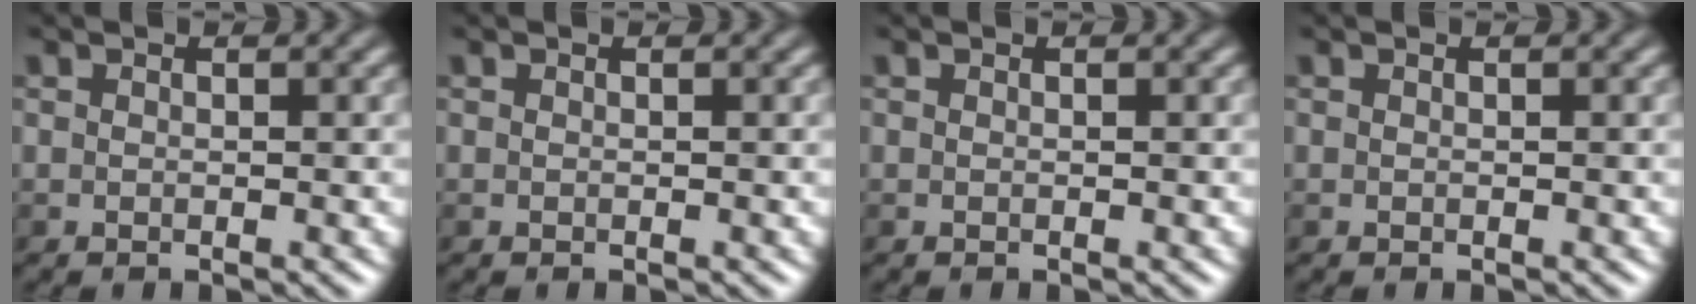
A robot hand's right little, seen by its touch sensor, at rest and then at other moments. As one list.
[{"total": 0.0}, {"total": 0.0}, {"total": 0.0}]